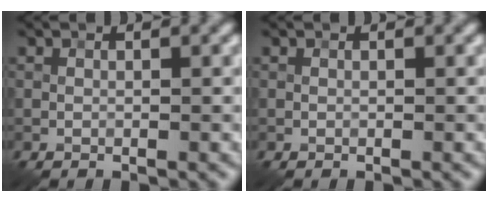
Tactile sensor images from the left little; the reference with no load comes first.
{"total": 0.0}